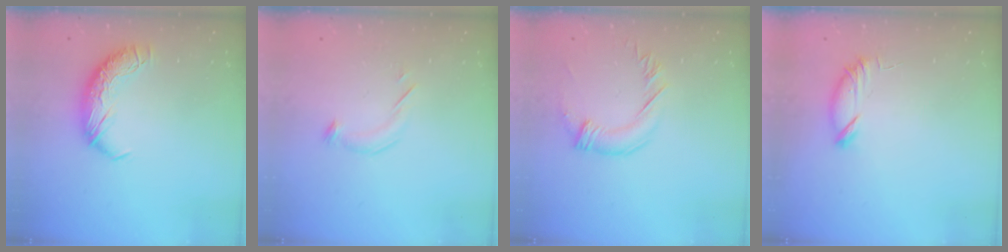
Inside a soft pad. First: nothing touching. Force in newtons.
{"total": 5.1, "press": 5.0, "slide": 0.6}
{"total": 2.1, "press": 1.8, "slide": 1.0}
{"total": 7.0, "press": 7.0, "slide": 0.5}